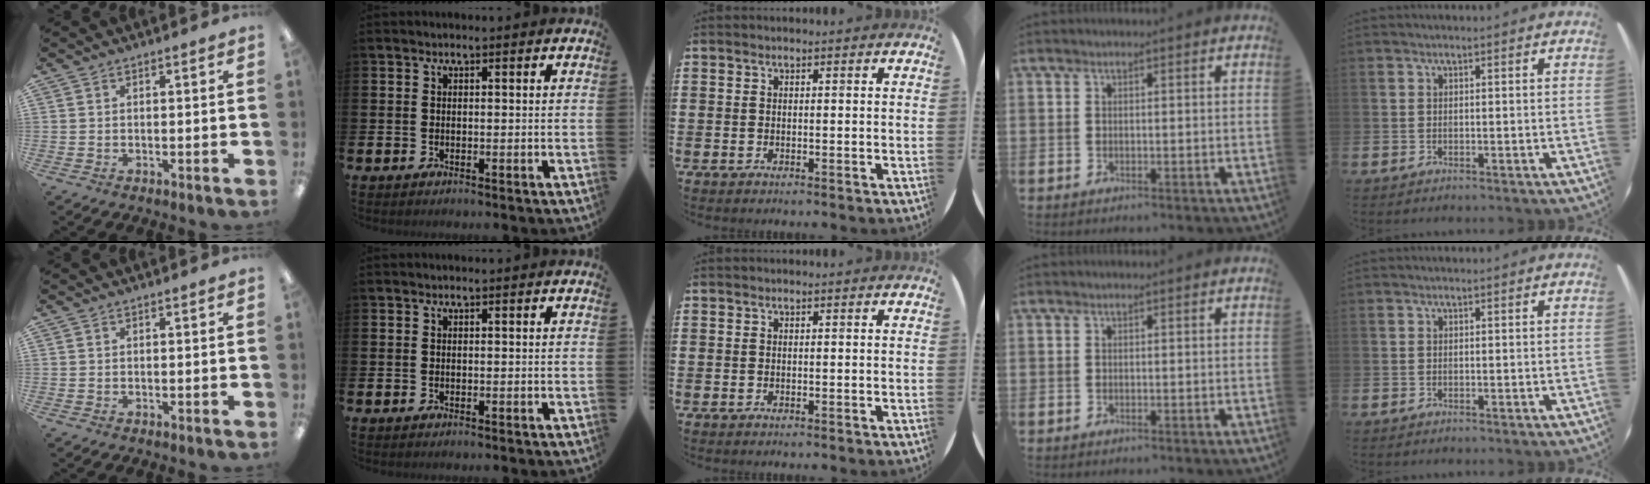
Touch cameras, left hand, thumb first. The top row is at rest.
{}